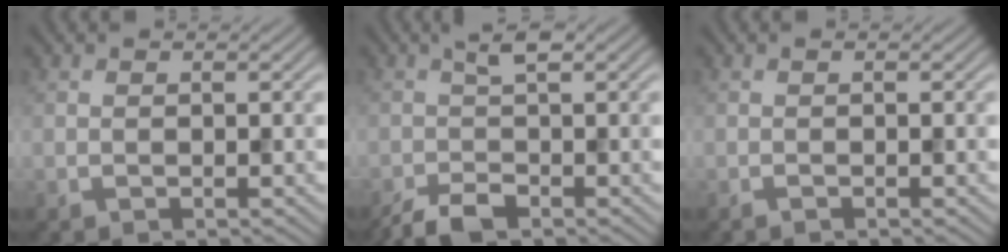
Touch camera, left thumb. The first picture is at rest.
{"total": 3.8, "force": [-1.9, 1.2, 3.2], "torque": [-0.066, -0.001, -0.043]}
{"total": 0.6, "force": [-0.4, 0.1, 0.4], "torque": [-0.010, 0.000, -0.008]}